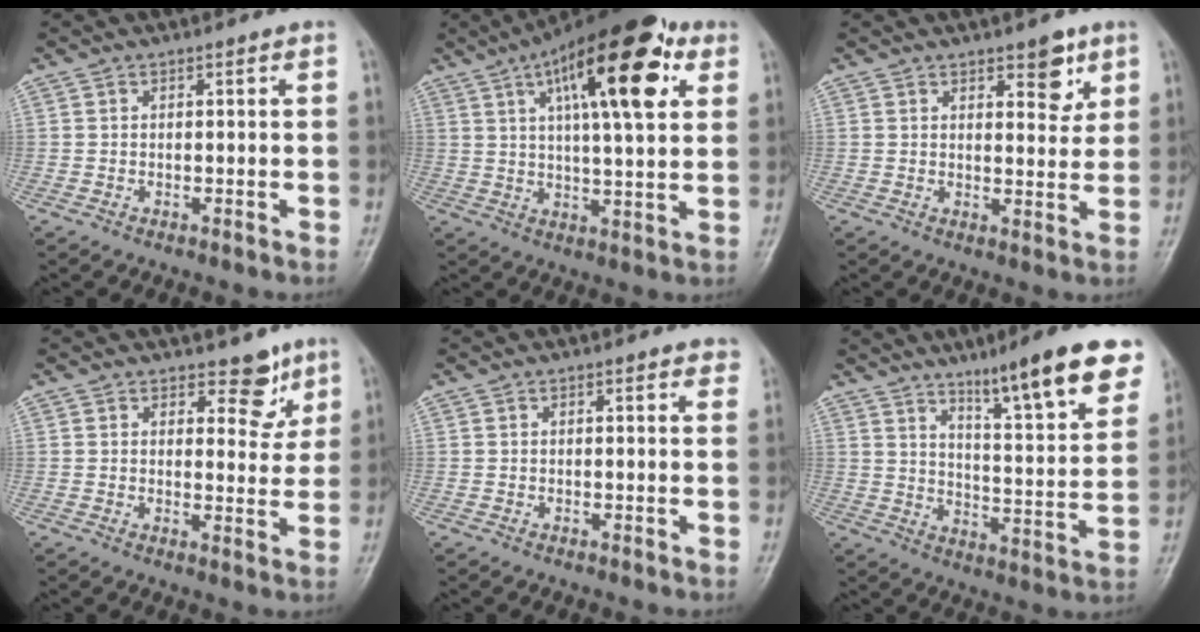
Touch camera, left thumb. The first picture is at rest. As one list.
[{"total": 20.7, "force": [8.3, 7.0, 17.6], "torque": [-0.249, -0.003, 0.120]}, {"total": 5.6, "force": [3.2, 2.6, 3.8], "torque": [-0.027, -0.019, 0.040]}, {"total": 5.5, "force": [3.9, 3.1, 2.5], "torque": [0.003, -0.025, 0.051]}, {"total": 2.2, "force": [1.6, 0.7, 1.3], "torque": [-0.003, 0.001, 0.014]}, {"total": 17.1, "force": [11.2, 2.6, 12.7], "torque": [-0.155, -0.059, 0.169]}]